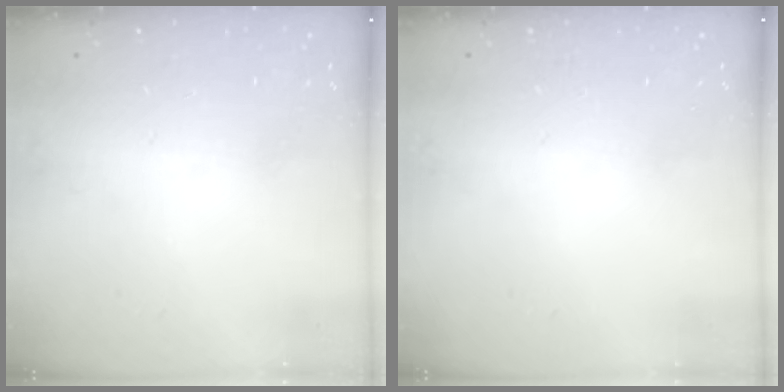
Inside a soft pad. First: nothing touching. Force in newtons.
{"total": 0.0}